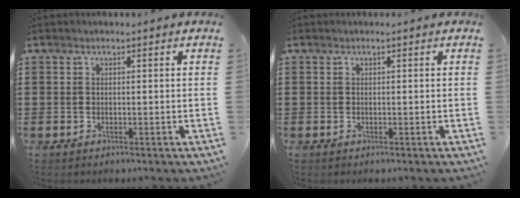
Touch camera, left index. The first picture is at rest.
{"total": 0.0}